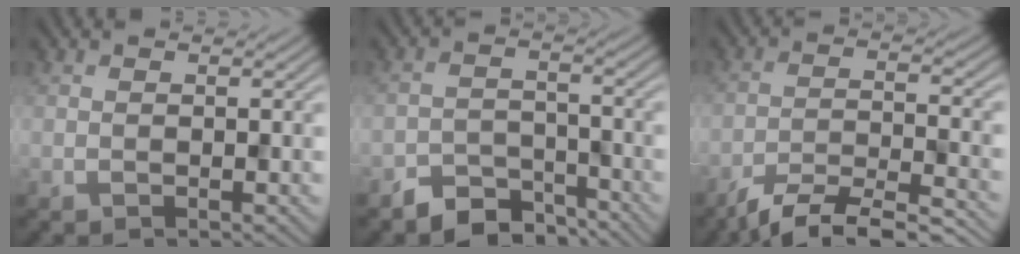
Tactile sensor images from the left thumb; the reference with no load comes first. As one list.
[{"total": 5.5, "force": [-4.6, 2.6, 1.7], "torque": [-0.024, -0.005, -0.089]}, {"total": 9.9, "force": [-8.3, 2.1, 4.9], "torque": [-0.086, -0.009, -0.137]}]